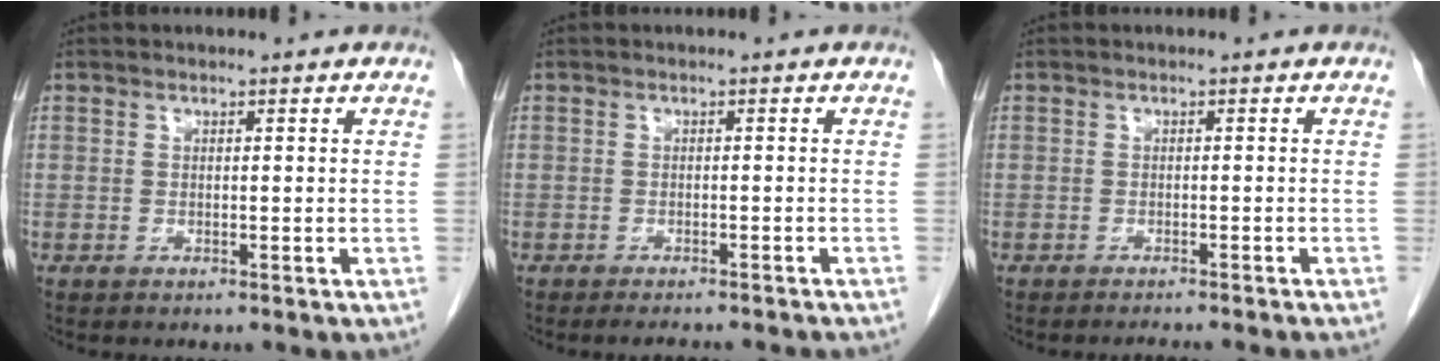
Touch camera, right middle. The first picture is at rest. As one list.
[{"total": 6.0, "force": [-5.5, 0.6, 2.4], "torque": [-0.025, -0.009, -0.066]}, {"total": 3.8, "force": [-3.4, -0.4, 1.5], "torque": [-0.014, -0.002, -0.045]}]